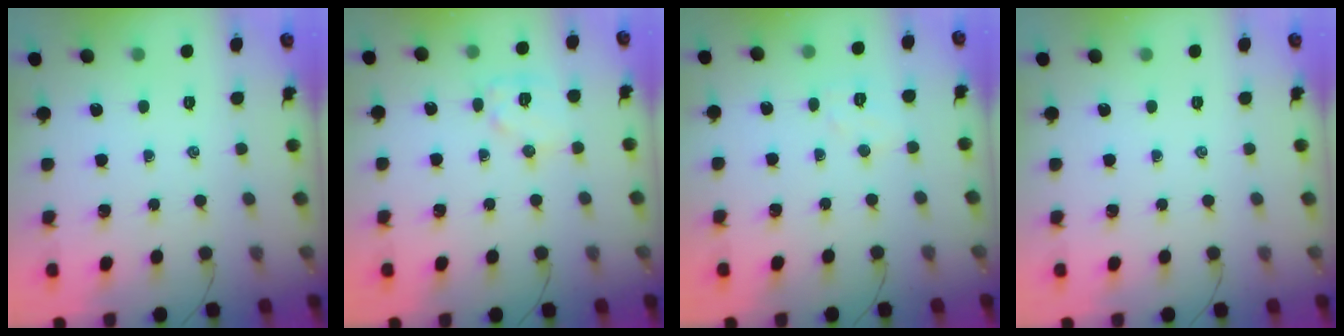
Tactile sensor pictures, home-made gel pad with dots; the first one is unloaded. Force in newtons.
{"total": 8.4, "press": 8.4, "slide": 0.1}
{"total": 5.3, "press": 5.2, "slide": 0.9}
{"total": 0.0}